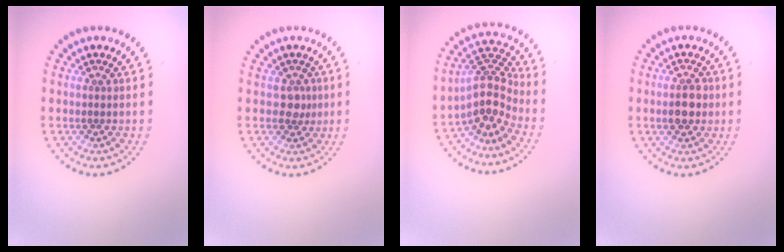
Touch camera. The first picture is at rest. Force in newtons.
{"total": 1.5, "press": 1.1, "slide": 0.9}
{"total": 3.9, "press": 2.9, "slide": 2.5}
{"total": 2.8, "press": 2.8, "slide": 0.2}